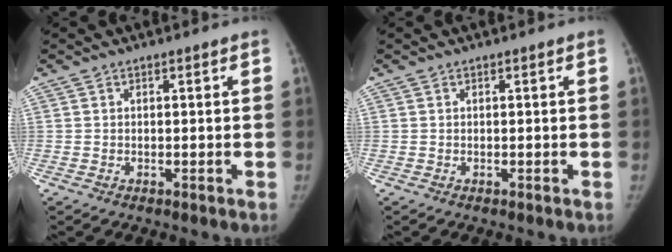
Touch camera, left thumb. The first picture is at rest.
{"total": 0.0}